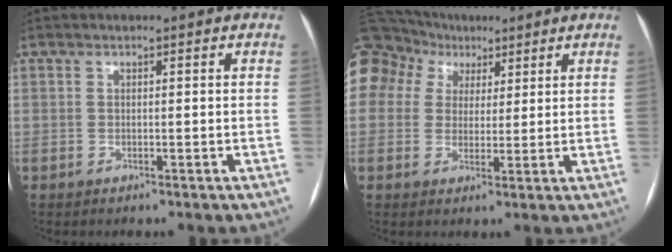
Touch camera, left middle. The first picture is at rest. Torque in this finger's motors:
{"motor_torque": [2.14, 0.00, 1.05, 0.21]}